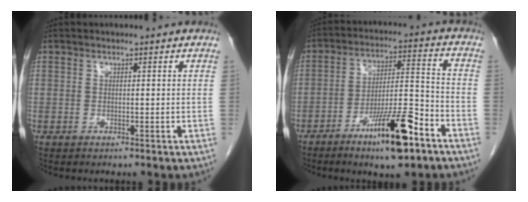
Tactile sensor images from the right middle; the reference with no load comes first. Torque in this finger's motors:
{"motor_torque": [1.20, -0.94, 0.22, 0.12]}